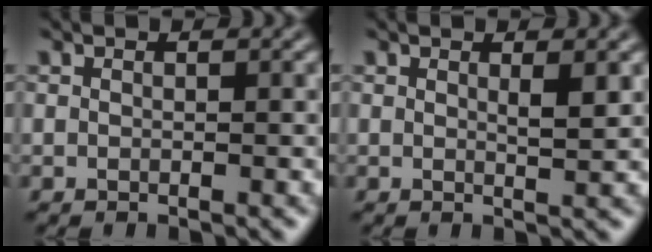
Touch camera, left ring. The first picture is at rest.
{"total": 1.4, "force": [0.6, 0.2, 1.2], "torque": [-0.018, -0.003, 0.009]}